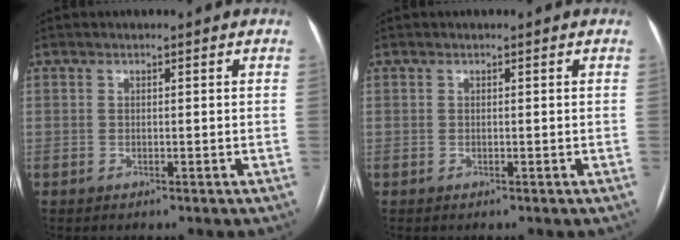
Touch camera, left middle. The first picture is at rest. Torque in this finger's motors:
{"motor_torque": [-0.02, 0.16, 0.00, -0.02]}